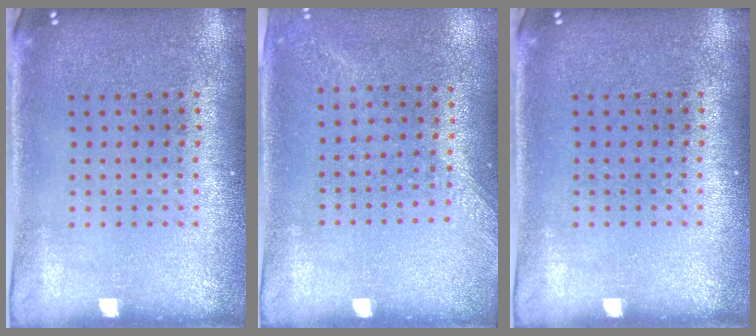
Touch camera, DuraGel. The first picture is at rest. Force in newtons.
{"total": 1.3, "press": 1.1, "slide": 0.7}
{"total": 0.0}